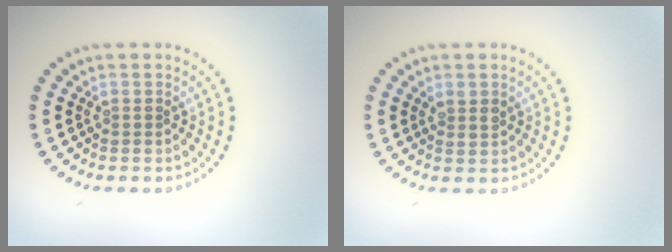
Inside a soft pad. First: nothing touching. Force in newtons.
{"total": 1.0, "press": 0.9, "slide": 0.5}